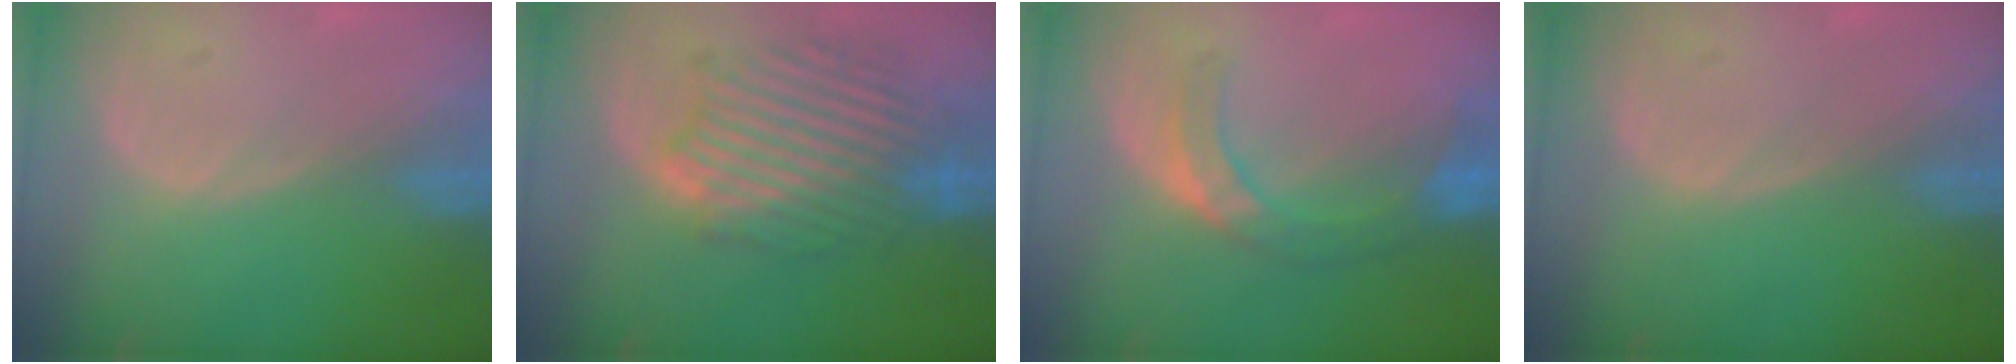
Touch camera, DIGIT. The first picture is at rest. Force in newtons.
{"total": 9.4, "press": 9.4, "slide": 0.2}
{"total": 7.2, "press": 6.4, "slide": 3.3}
{"total": 0.0}